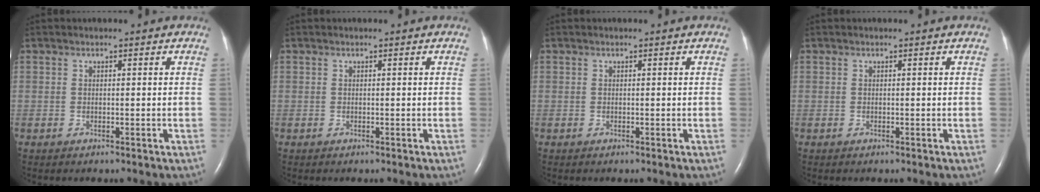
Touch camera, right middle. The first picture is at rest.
{"total": 0.0}
{"total": 0.0}
{"total": 0.0}